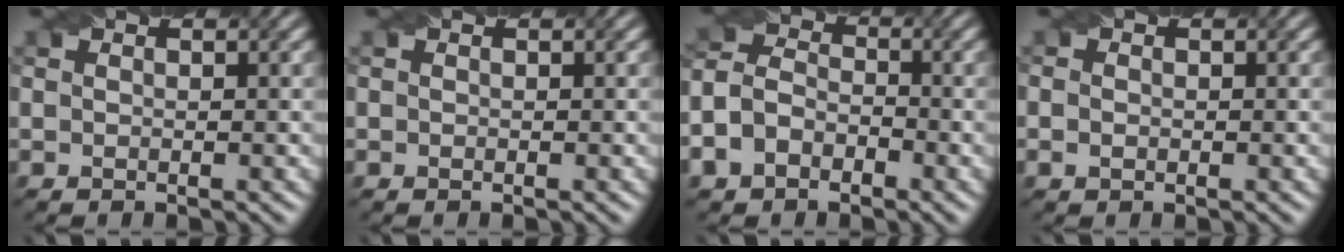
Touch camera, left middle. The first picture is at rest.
{"total": 0.0}
{"total": 4.5, "force": [-2.1, 3.3, 2.3], "torque": [-0.051, 0.007, -0.050]}
{"total": 1.3, "force": [-0.2, 1.0, 0.7], "torque": [-0.013, -0.001, -0.002]}